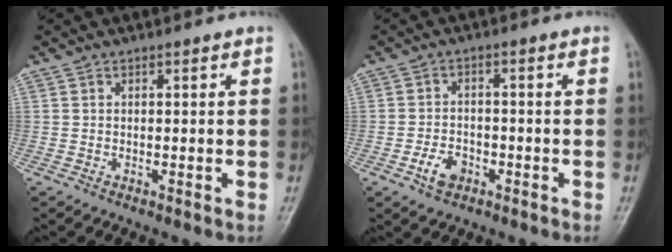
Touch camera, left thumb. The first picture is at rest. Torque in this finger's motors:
{"motor_torque": [-0.24, 0.70, 0.35, 0.31, 0.01]}